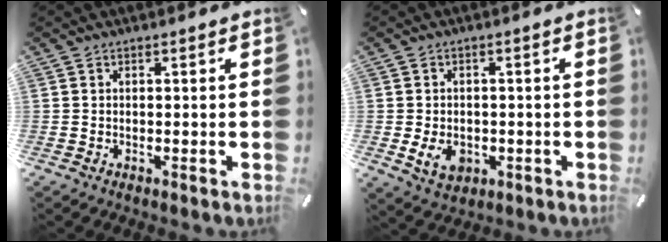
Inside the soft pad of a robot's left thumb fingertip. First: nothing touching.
{"total": 5.8, "force": [-1.3, 4.5, 3.4], "torque": [-0.060, -0.005, -0.025]}